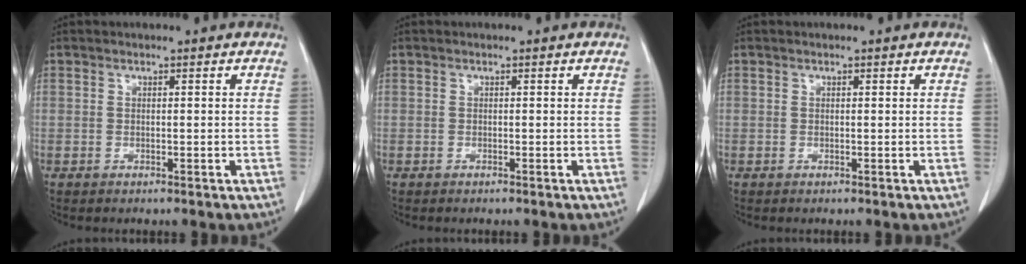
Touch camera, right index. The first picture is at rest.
{"total": 0.0}
{"total": 0.0}